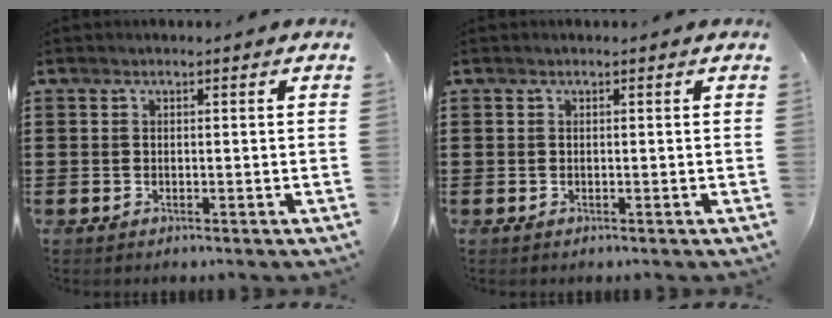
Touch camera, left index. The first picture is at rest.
{"total": 0.0}